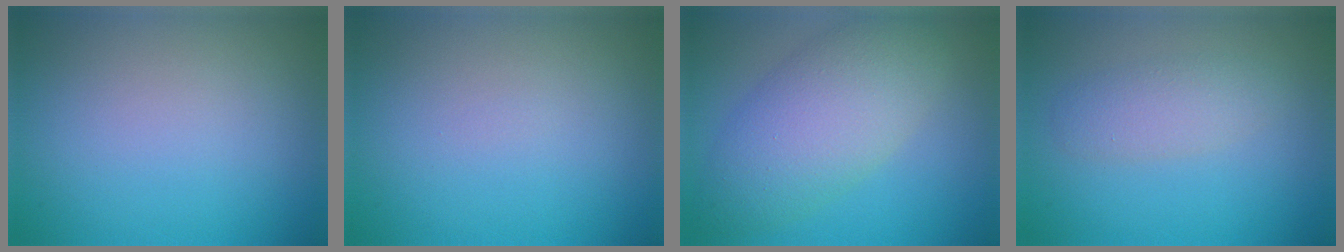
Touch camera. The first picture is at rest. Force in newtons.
{"total": 0.0}
{"total": 7.2, "press": 7.2, "slide": 0.3}
{"total": 2.3, "press": 2.3, "slide": 0.1}